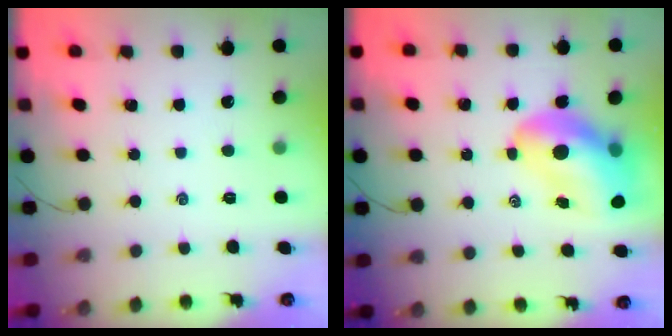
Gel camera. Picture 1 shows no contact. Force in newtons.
{"total": 14.5, "press": 13.8, "slide": 4.2}